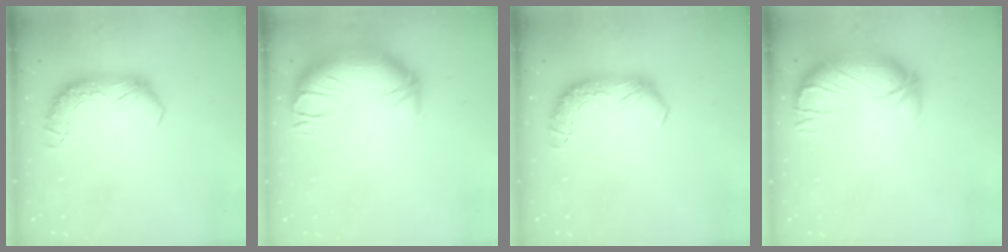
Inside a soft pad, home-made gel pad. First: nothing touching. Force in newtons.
{"total": 3.7, "press": 1.9, "slide": 3.2}
{"total": 0.0}
{"total": 2.8, "press": 0.3, "slide": 2.8}